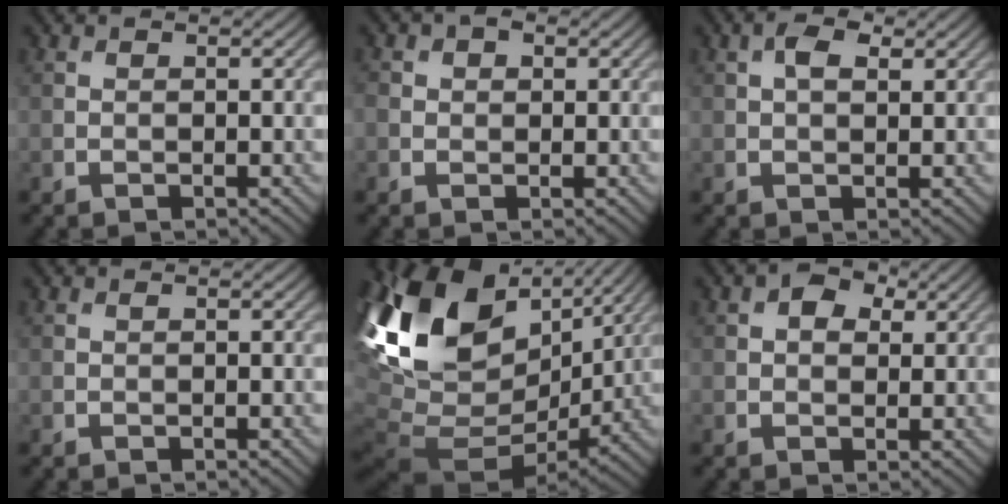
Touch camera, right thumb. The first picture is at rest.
{"total": 2.5, "force": [0.7, 2.0, 1.3], "torque": [-0.028, 0.001, 0.009]}
{"total": 3.0, "force": [1.1, 1.6, 2.3], "torque": [-0.047, 0.005, 0.017]}
{"total": 0.0}
{"total": 20.3, "force": [4.7, 13.6, 14.3], "torque": [-0.298, -0.018, 0.122]}
{"total": 3.3, "force": [1.2, 2.2, 2.1], "torque": [-0.037, 0.003, 0.017]}